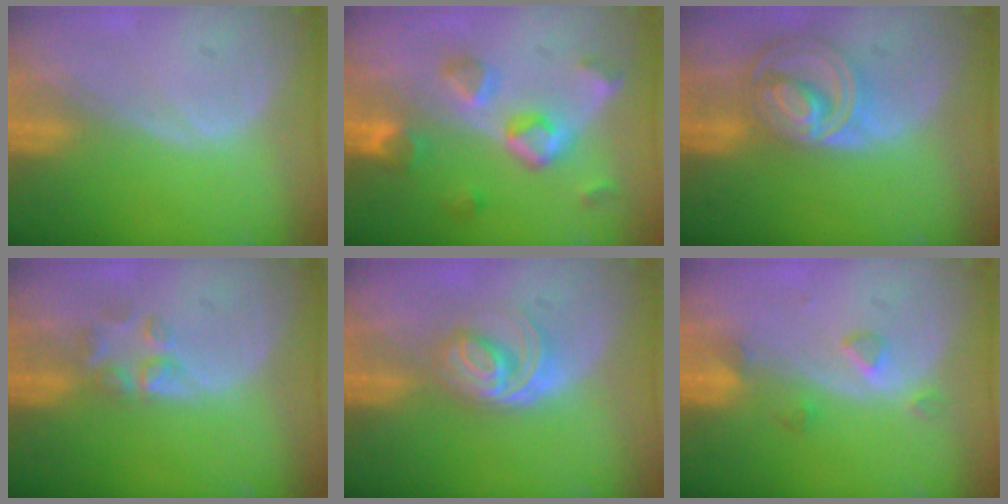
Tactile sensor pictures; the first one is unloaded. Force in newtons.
{"total": 7.6, "press": 7.2, "slide": 2.5}
{"total": 8.6, "press": 7.3, "slide": 4.4}
{"total": 2.9, "press": 2.9, "slide": 0.3}
{"total": 6.3, "press": 5.4, "slide": 3.2}
{"total": 3.0, "press": 2.8, "slide": 0.9}